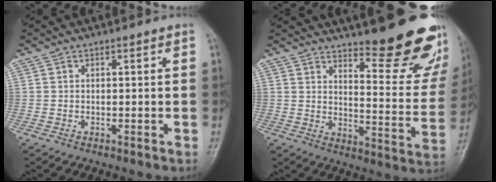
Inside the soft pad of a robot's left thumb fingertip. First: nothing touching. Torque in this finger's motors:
{"motor_torque": [0.80, 0.76, 1.50, -1.27, 0.19]}